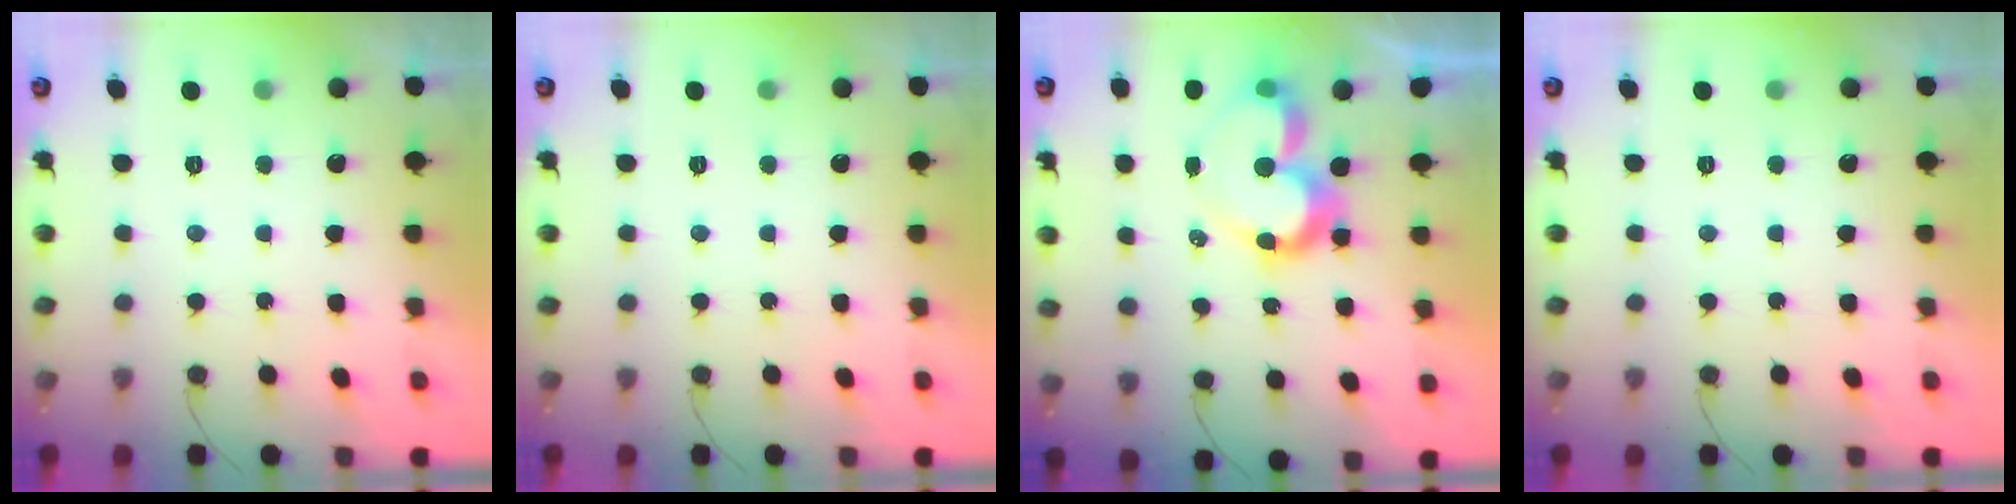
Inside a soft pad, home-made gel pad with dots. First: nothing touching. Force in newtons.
{"total": 0.0}
{"total": 11.4, "press": 11.3, "slide": 1.1}
{"total": 0.0}